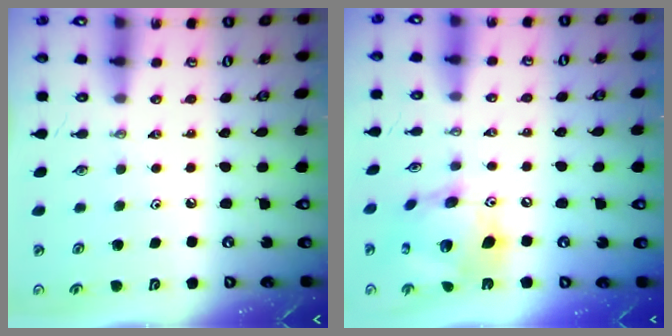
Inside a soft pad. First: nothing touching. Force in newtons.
{"total": 17.4, "press": 17.4, "slide": 1.8}